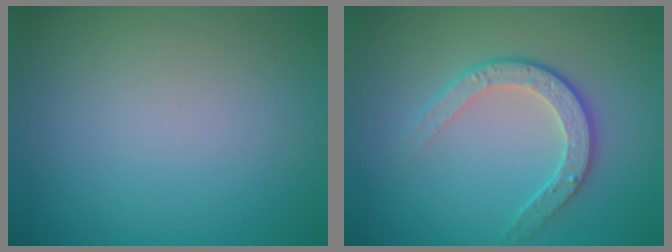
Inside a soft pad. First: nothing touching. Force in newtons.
{"total": 3.5, "press": 2.9, "slide": 2.0}